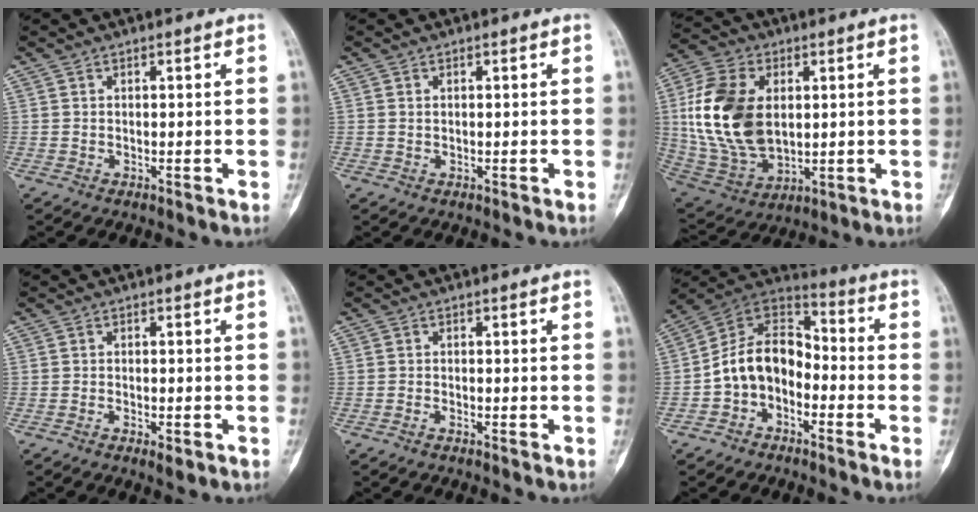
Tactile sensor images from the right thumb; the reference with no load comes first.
{"total": 0.7, "force": [0.2, 0.6, 0.3], "torque": [0.002, 0.001, 0.002]}
{"total": 19.8, "force": [2.3, 12.9, 14.8], "torque": [-0.285, -0.012, 0.055]}
{"total": 2.0, "force": [-1.1, 0.9, 1.4], "torque": [-0.020, 0.004, -0.015]}
{"total": 0.9, "force": [-0.7, 0.4, 0.3], "torque": [-0.006, 0.003, -0.015]}
{"total": 12.6, "force": [-3.6, 9.1, 7.9], "torque": [-0.114, 0.068, -0.078]}